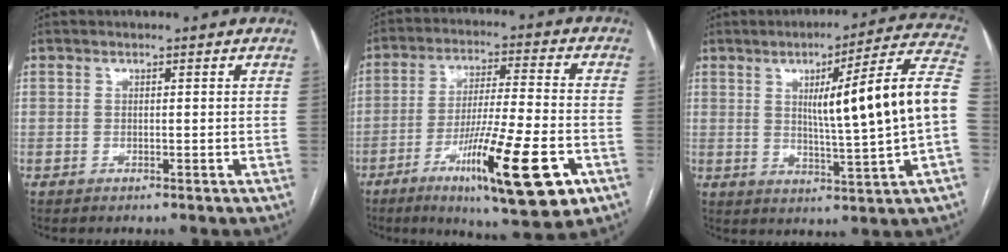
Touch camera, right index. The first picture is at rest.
{"total": 17.5, "force": [-7.6, 1.3, 15.7], "torque": [-0.248, -0.028, -0.120]}
{"total": 16.6, "force": [1.2, -0.8, 16.5], "torque": [-0.230, 0.015, 0.016]}